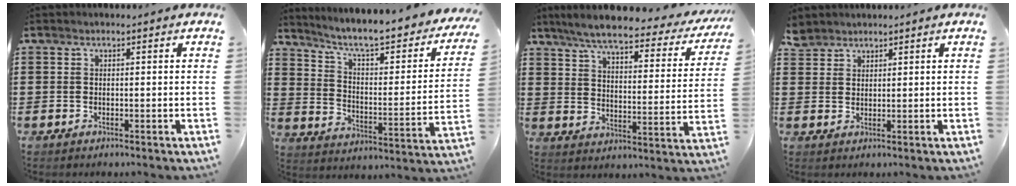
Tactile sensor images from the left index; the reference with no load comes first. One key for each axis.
{"total": 6.6, "fx": 5.3, "fy": 0.7, "fz": 3.8, "tx": -0.088, "ty": -0.050, "tz": 0.081}
{"total": 7.2, "fx": 6.1, "fy": 0.4, "fz": 3.8, "tx": -0.100, "ty": -0.037, "tz": 0.104}
{"total": 2.5, "fx": 2.3, "fy": 1.1, "fz": 0.1, "tx": -0.010, "ty": 0.003, "tz": 0.046}